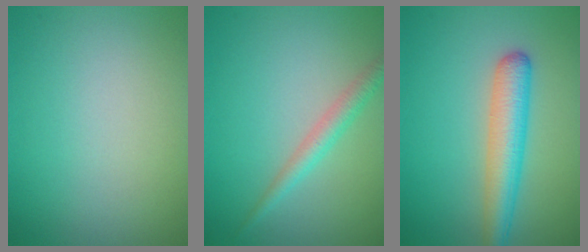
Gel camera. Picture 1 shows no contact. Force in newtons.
{"total": 2.0, "press": 2.0, "slide": 0.1}
{"total": 4.3, "press": 4.3, "slide": 0.1}